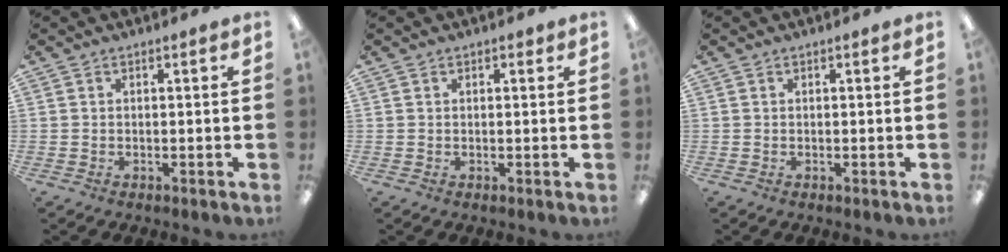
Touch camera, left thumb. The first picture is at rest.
{"total": 0.9, "force": [0.6, 0.5, 0.4], "torque": [0.001, 0.000, 0.008]}
{"total": 0.0}